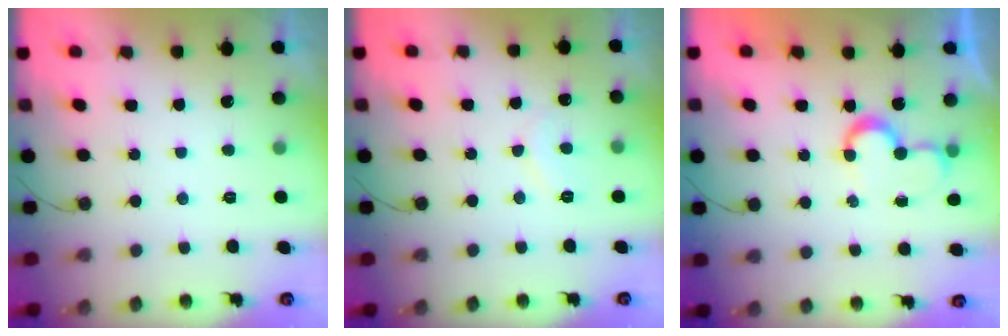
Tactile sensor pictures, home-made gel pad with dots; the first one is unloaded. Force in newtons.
{"total": 6.4, "press": 6.4, "slide": 0.5}
{"total": 7.2, "press": 7.1, "slide": 0.6}